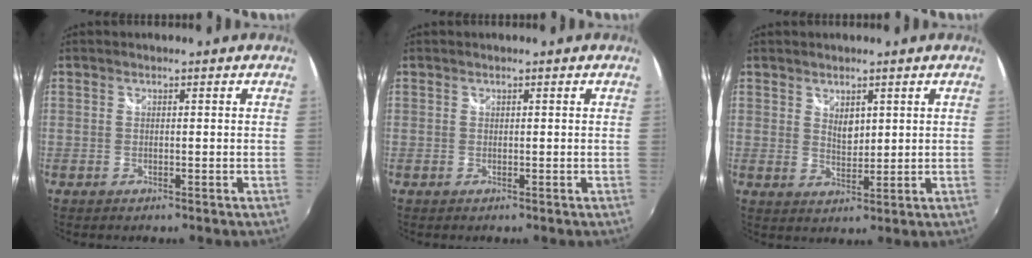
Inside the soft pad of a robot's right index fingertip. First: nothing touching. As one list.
[{"total": 0.0}, {"total": 3.1, "force": [1.4, 2.0, 1.9], "torque": [-0.026, -0.001, 0.025]}]